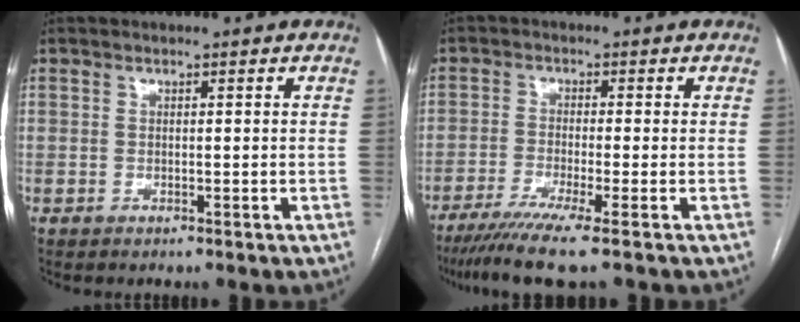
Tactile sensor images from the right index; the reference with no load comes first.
{"total": 8.2, "force": [-5.9, -1.0, 5.5], "torque": [-0.086, -0.024, -0.100]}